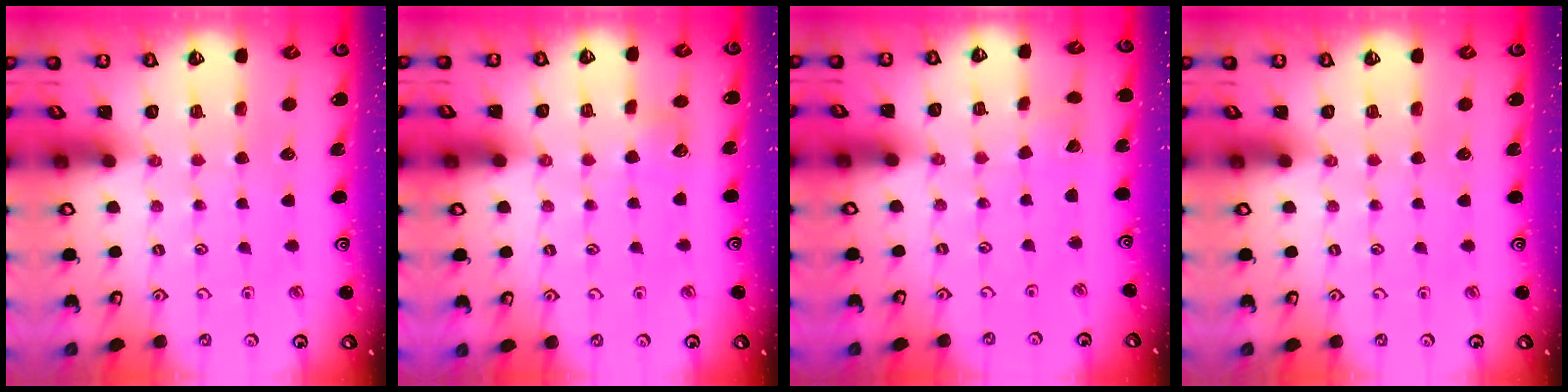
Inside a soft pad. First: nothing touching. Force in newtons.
{"total": 3.9, "press": 3.8, "slide": 0.5}
{"total": 2.2, "press": 2.2, "slide": 0.2}
{"total": 0.0}